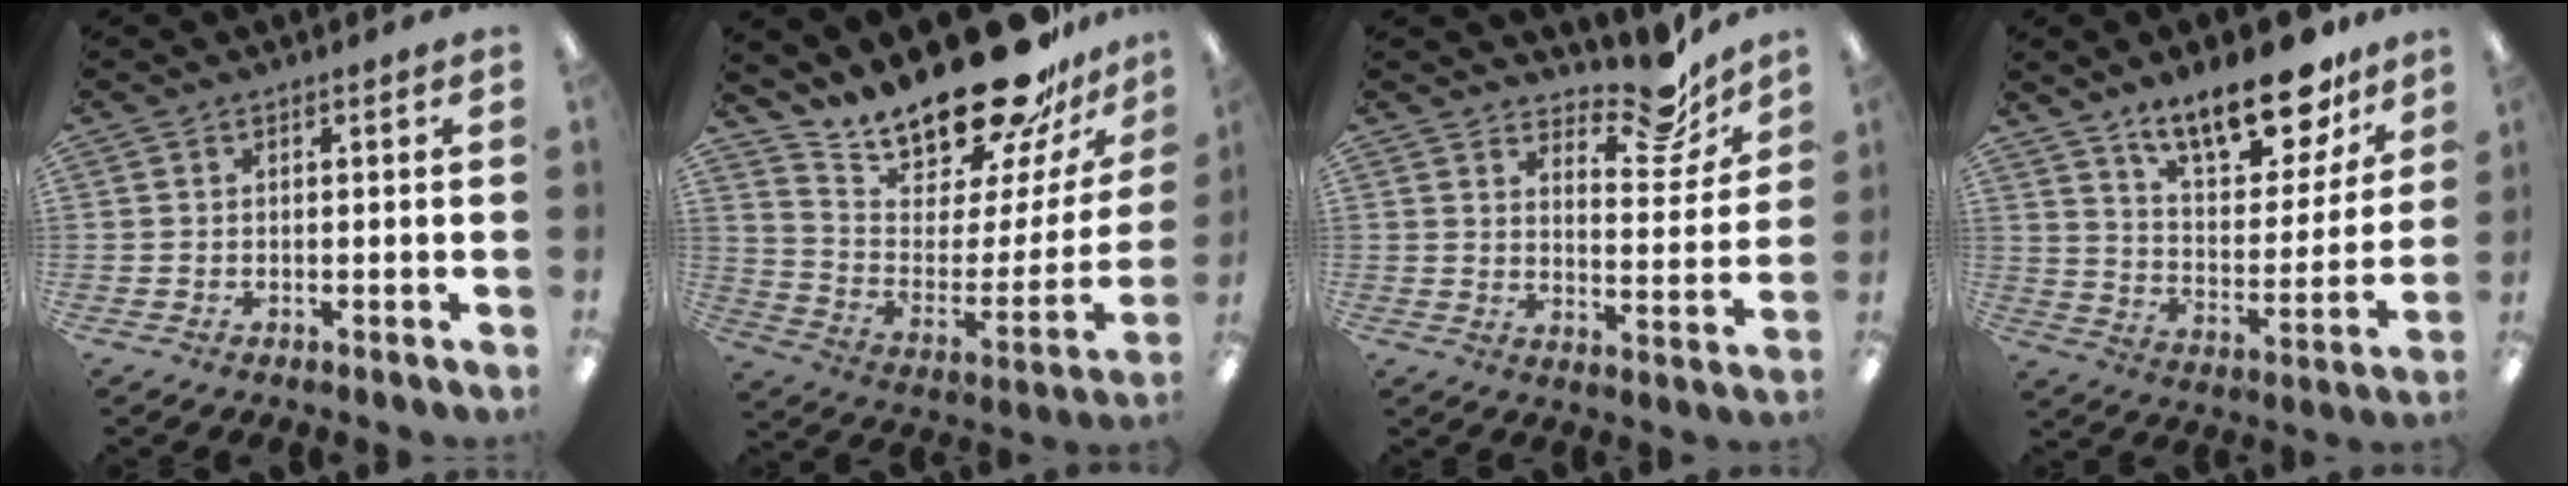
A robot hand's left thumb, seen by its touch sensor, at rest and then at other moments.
{"total": 23.6, "force": [19.6, 6.8, 11.3], "torque": [-0.173, -0.151, 0.337]}
{"total": 11.8, "force": [9.8, 4.1, 5.2], "torque": [-0.052, -0.076, 0.170]}
{"total": 19.8, "force": [14.9, 7.3, 10.8], "torque": [-0.160, -0.093, 0.251]}